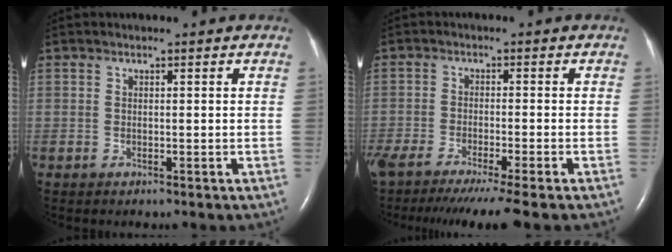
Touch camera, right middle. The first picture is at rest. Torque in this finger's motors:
{"motor_torque": [1.07, -1.07, 0.18, 0.06]}